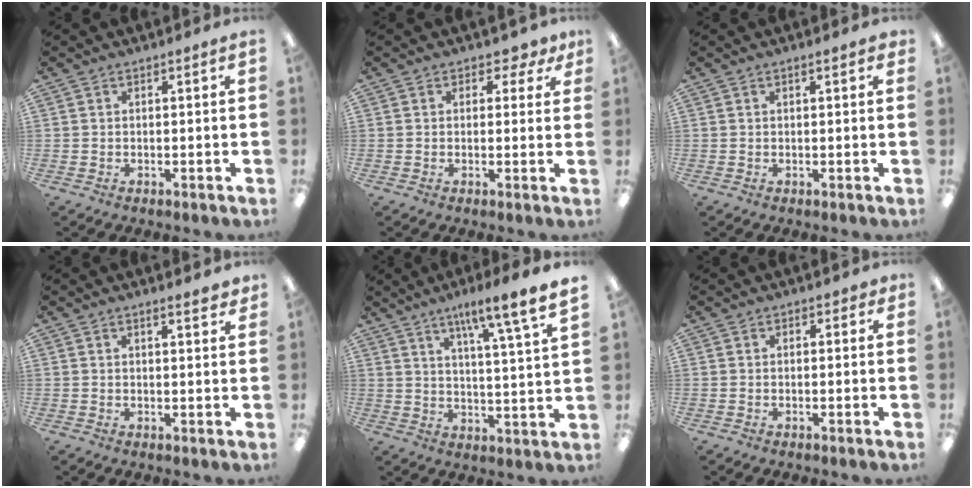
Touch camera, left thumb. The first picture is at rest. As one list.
[{"total": 2.9, "force": [1.6, 2.2, 1.0], "torque": [0.001, -0.004, 0.026]}, {"total": 1.5, "force": [1.0, 0.4, 1.1], "torque": [-0.016, 0.000, 0.015]}, {"total": 2.9, "force": [2.5, 0.3, 1.6], "torque": [-0.019, -0.013, 0.040]}, {"total": 10.2, "force": [7.7, -0.3, 6.7], "torque": [-0.095, -0.060, 0.113]}, {"total": 1.2, "force": [0.8, 0.7, 0.3], "torque": [0.001, -0.001, 0.014]}]